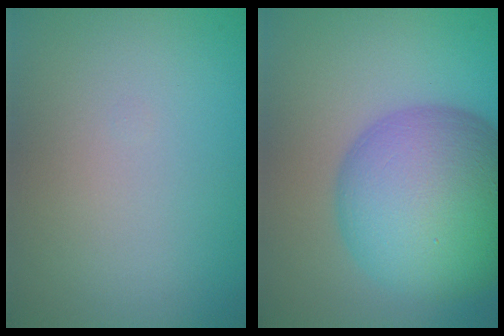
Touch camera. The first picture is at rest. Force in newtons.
{"total": 12.5, "press": 12.5, "slide": 0.2}